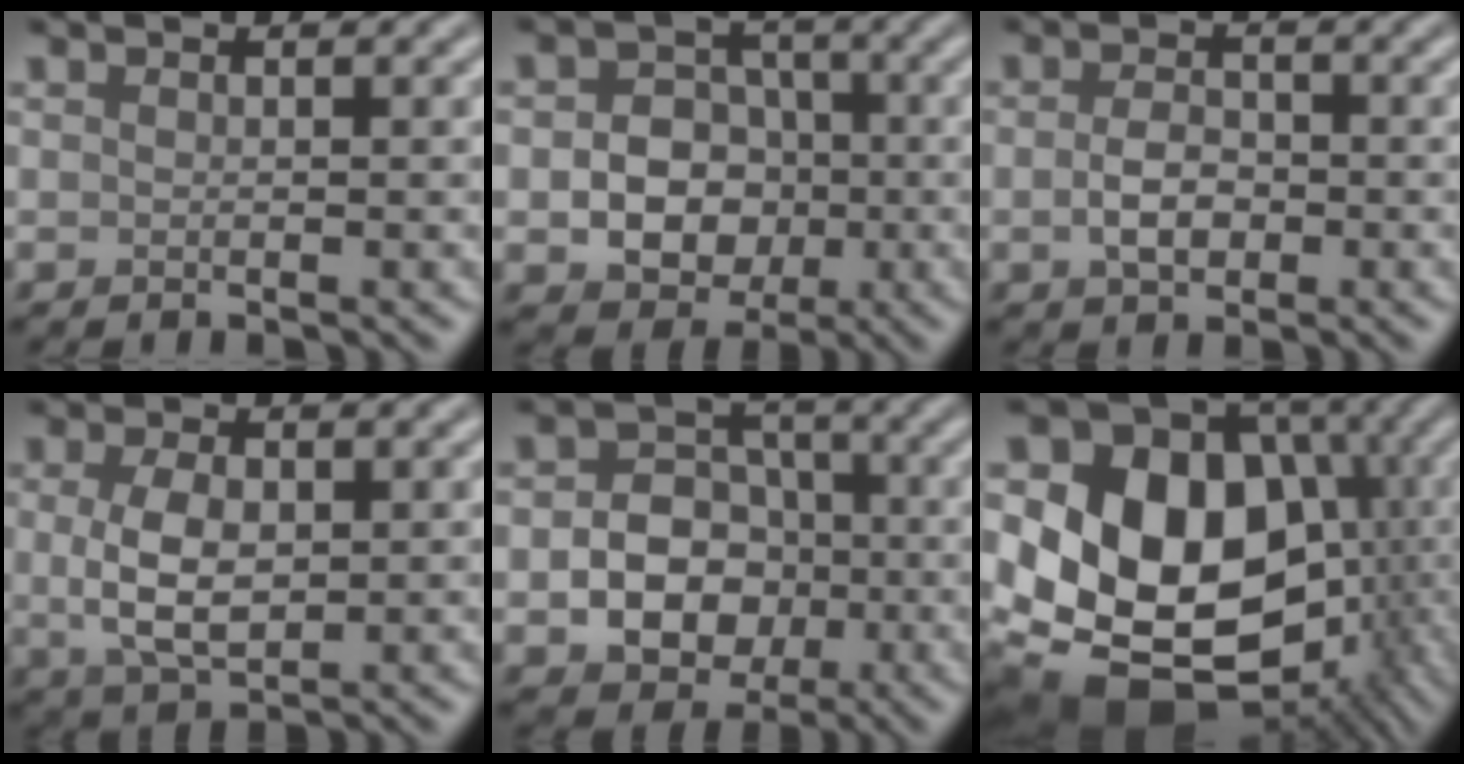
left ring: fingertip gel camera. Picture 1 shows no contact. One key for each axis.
{"total": 6.4, "fx": -1.1, "fy": 5.3, "fz": 3.3, "tx": -0.028, "ty": -0.006, "tz": -0.034}
{"total": 2.8, "fx": -0.6, "fy": 1.8, "fz": 2.1, "tx": -0.042, "ty": -0.001, "tz": -0.014}
{"total": 4.6, "fx": 0.2, "fy": 2.6, "fz": 3.7, "tx": -0.081, "ty": 0.000, "tz": 0.008}
{"total": 6.9, "fx": -1.6, "fy": 5.6, "fz": 3.8, "tx": -0.034, "ty": -0.006, "tz": -0.044}
{"total": 17.9, "fx": -1.9, "fy": 14.5, "fz": 10.4, "tx": -0.163, "ty": -0.014, "tz": -0.016}